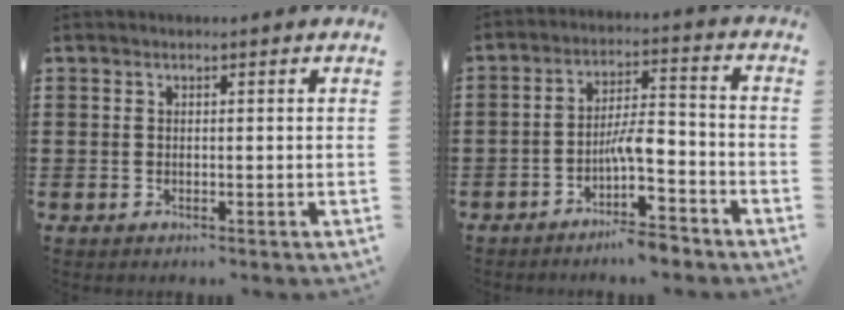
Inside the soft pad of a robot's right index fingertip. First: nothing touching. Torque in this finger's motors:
{"motor_torque": [1.07, 1.07, 0.58, 0.08]}